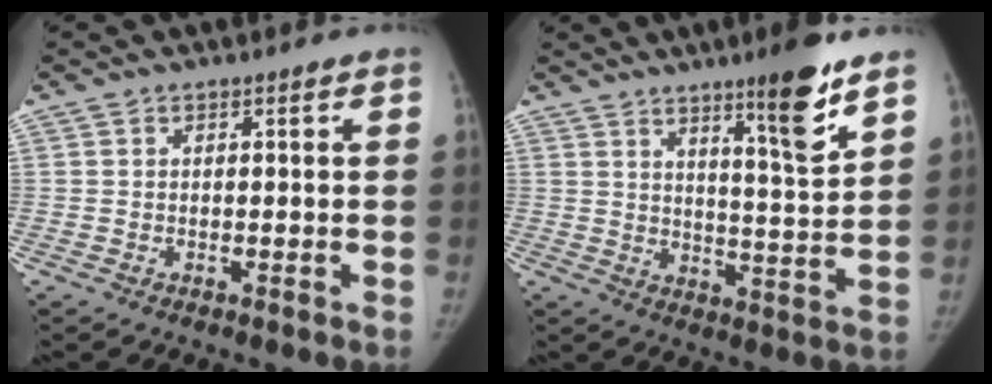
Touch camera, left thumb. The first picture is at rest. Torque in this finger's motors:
{"motor_torque": [1.91, 0.62, 1.13, -1.05, 0.09]}